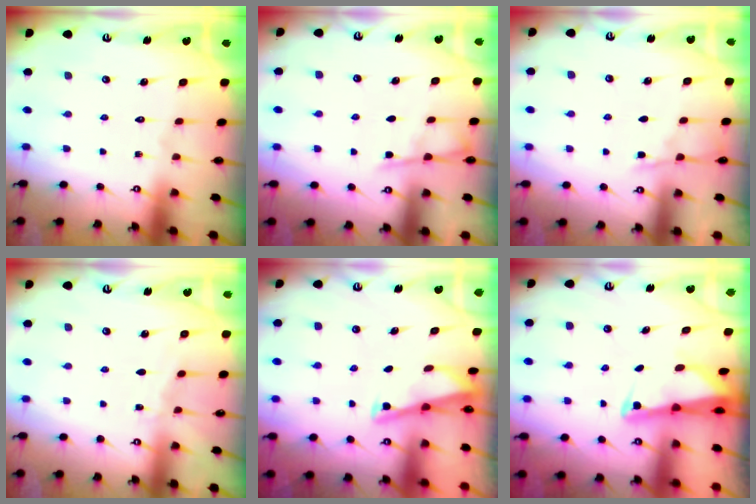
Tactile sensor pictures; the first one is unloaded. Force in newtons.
{"total": 5.3, "press": 5.3, "slide": 0.6}
{"total": 5.5, "press": 5.5, "slide": 0.6}
{"total": 3.5, "press": 3.4, "slide": 0.5}
{"total": 2.7, "press": 2.7, "slide": 0.2}
{"total": 2.5, "press": 2.5, "slide": 0.2}